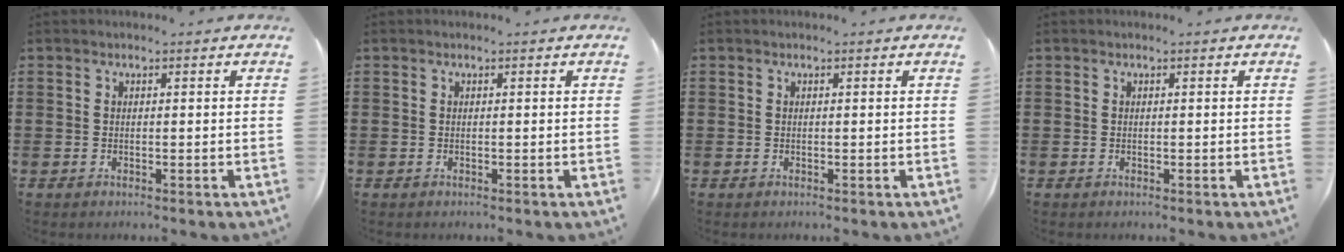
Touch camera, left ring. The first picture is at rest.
{"total": 0.0}
{"total": 0.0}
{"total": 0.0}